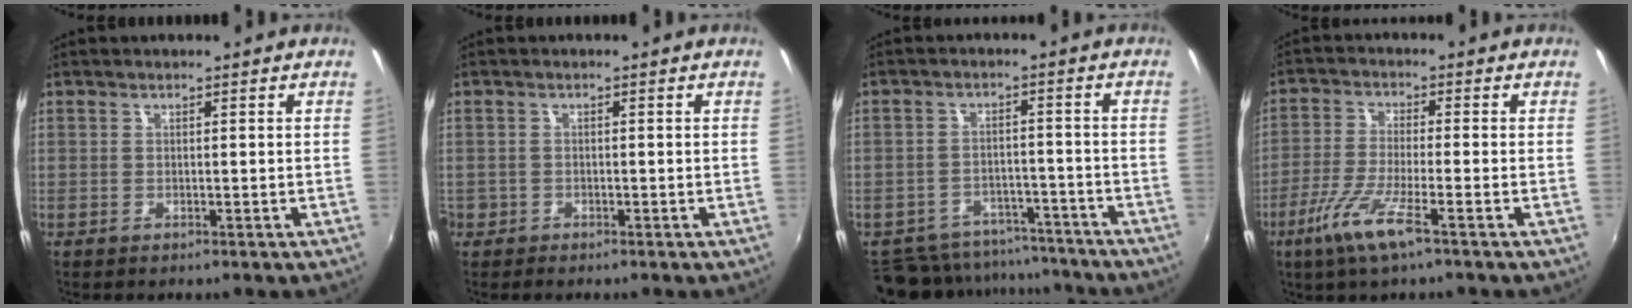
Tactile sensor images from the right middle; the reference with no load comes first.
{"total": 1.7, "force": [-0.9, 1.4, 0.3], "torque": [-0.011, -0.002, -0.013]}
{"total": 13.5, "force": [-11.9, 5.6, 3.1], "torque": [-0.078, 0.016, -0.159]}
{"total": 8.4, "force": [-4.6, 0.5, 6.9], "torque": [-0.155, -0.016, -0.091]}